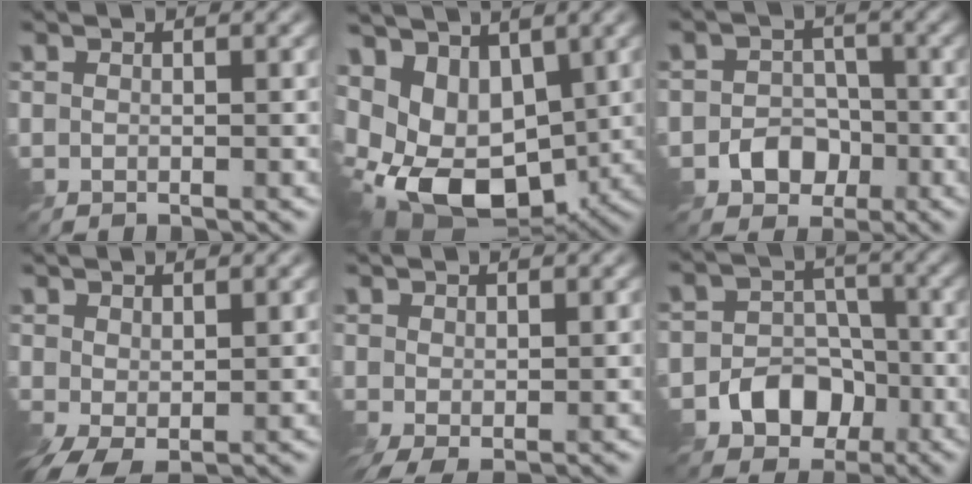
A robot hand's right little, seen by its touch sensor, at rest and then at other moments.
{"total": 11.7, "force": [-1.3, 7.6, 8.8], "torque": [-0.175, -0.032, -0.010]}
{"total": 3.6, "force": [-1.6, 2.8, 1.4], "torque": [-0.011, 0.002, -0.030]}
{"total": 2.9, "force": [0.3, 1.6, 2.4], "torque": [-0.064, -0.003, 0.008]}
{"total": 1.8, "force": [0.4, 0.9, 1.5], "torque": [-0.043, -0.002, 0.012]}
{"total": 5.4, "force": [-2.6, 4.2, 2.1], "torque": [-0.005, 0.007, -0.062]}